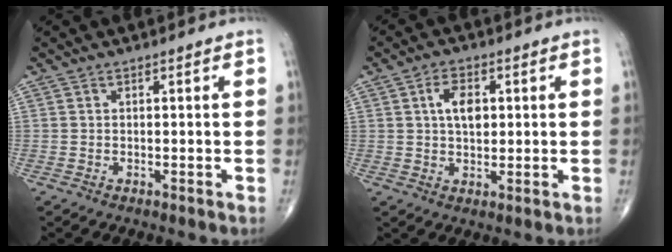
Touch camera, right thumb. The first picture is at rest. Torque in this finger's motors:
{"motor_torque": [0.91, 0.69, -0.04, -0.15, 0.04]}